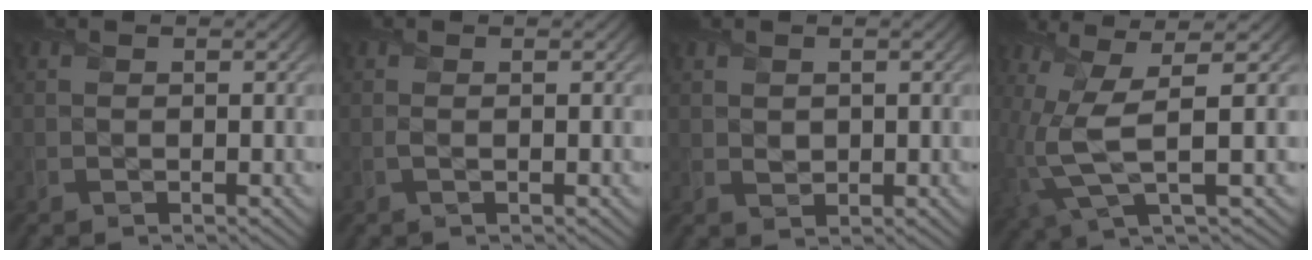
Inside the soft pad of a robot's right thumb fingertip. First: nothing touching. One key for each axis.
{"total": 0.7, "fx": 0.0, "fy": 0.1, "fz": 0.7, "tx": -0.017, "ty": -0.001, "tz": -0.001}
{"total": 1.3, "fx": 0.5, "fy": 1.0, "fz": 0.7, "tx": -0.018, "ty": -0.002, "tz": 0.015}
{"total": 8.6, "fx": -0.3, "fy": 2.3, "fz": 8.3, "tx": -0.182, "ty": 0.005, "tz": -0.012}